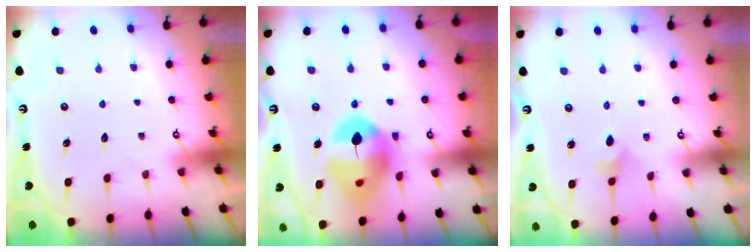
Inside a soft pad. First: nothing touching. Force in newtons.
{"total": 15.3, "press": 15.2, "slide": 1.7}
{"total": 3.5, "press": 3.4, "slide": 0.8}